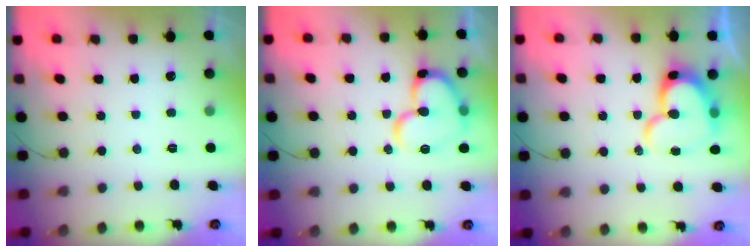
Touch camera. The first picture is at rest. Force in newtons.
{"total": 15.2, "press": 15.1, "slide": 1.8}
{"total": 17.0, "press": 16.9, "slide": 1.4}